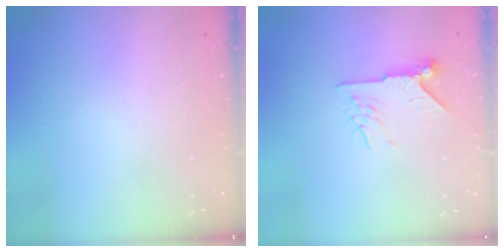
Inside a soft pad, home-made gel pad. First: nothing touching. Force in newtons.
{"total": 8.1, "press": 8.1, "slide": 0.8}